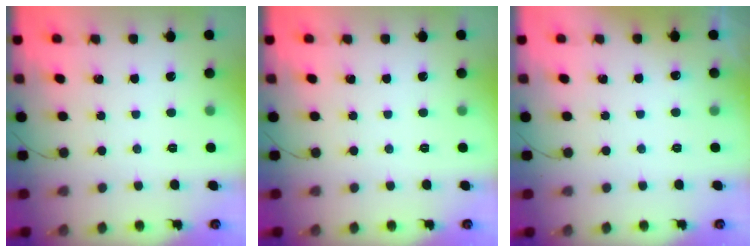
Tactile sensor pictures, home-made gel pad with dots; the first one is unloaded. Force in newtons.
{"total": 0.0}
{"total": 11.1, "press": 2.1, "slide": 10.9}